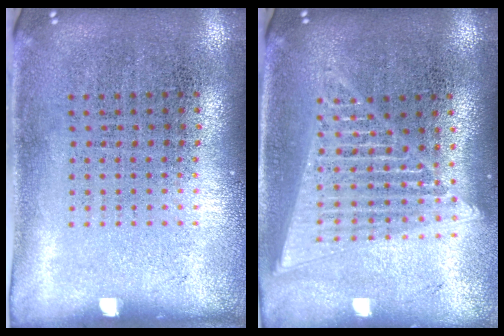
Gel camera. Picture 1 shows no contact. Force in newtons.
{"total": 1.8, "press": 1.6, "slide": 0.9}